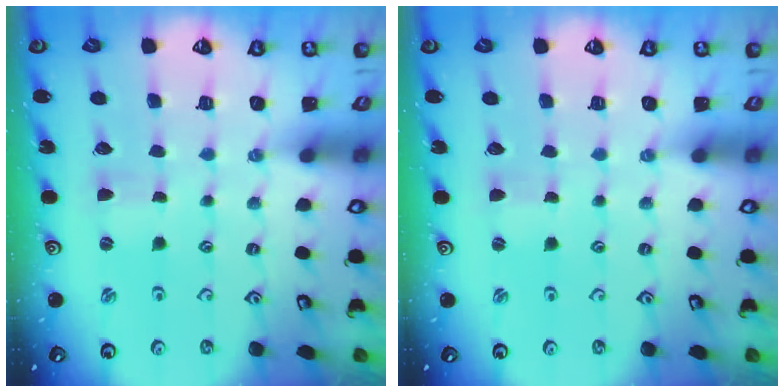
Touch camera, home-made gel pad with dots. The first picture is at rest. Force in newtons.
{"total": 0.0}